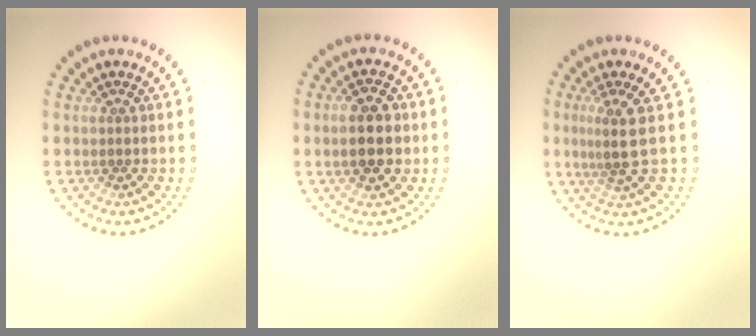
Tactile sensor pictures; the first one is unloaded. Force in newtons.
{"total": 4.6, "press": 4.6, "slide": 0.2}
{"total": 2.8, "press": 2.0, "slide": 1.9}